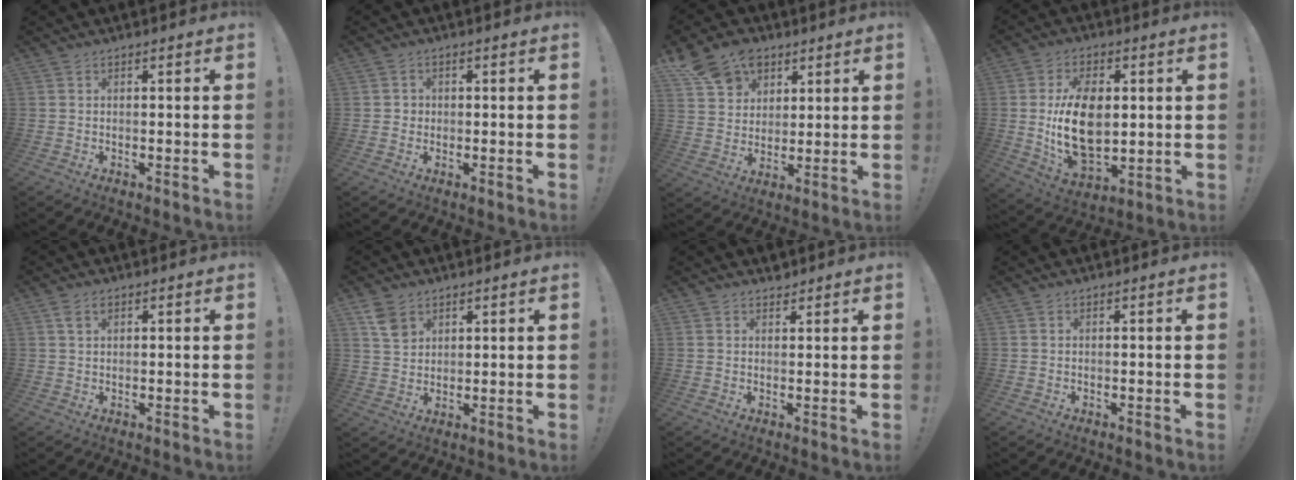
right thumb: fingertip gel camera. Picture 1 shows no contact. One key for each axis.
{"total": 1.9, "fx": -0.2, "fy": 1.8, "fz": 0.4, "tx": -0.008, "ty": 0.004, "tz": -0.003}
{"total": 13.4, "fx": 7.6, "fy": 10.0, "fz": 4.7, "tx": -0.069, "ty": -0.042, "tz": 0.150}
{"total": 17.4, "fx": 0.7, "fy": 10.9, "fz": 13.6, "tx": -0.251, "ty": -0.006, "tz": 0.013}
{"total": 2.6, "fx": 1.4, "fy": 1.4, "fz": 1.7, "tx": -0.022, "ty": -0.004, "tz": 0.023}
{"total": 6.4, "fx": 3.6, "fy": 4.5, "fz": 2.9, "tx": -0.043, "ty": -0.011, "tz": 0.070}
{"total": 1.8, "fx": 1.6, "fy": 0.7, "fz": 0.1, "tx": 0.005, "ty": -0.012, "tz": 0.030}
{"total": 0.0}